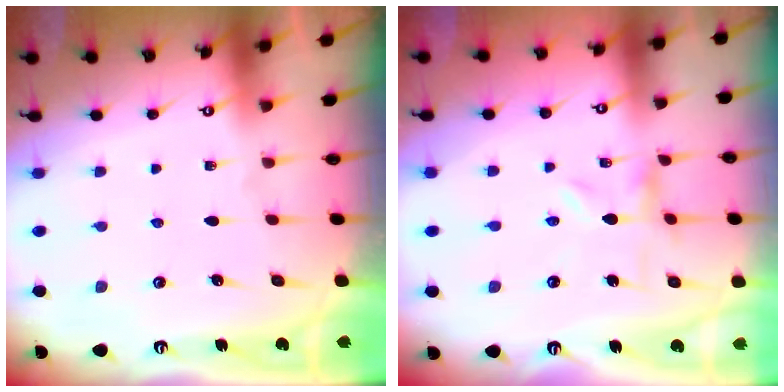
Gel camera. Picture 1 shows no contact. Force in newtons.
{"total": 2.3, "press": 2.3, "slide": 0.4}